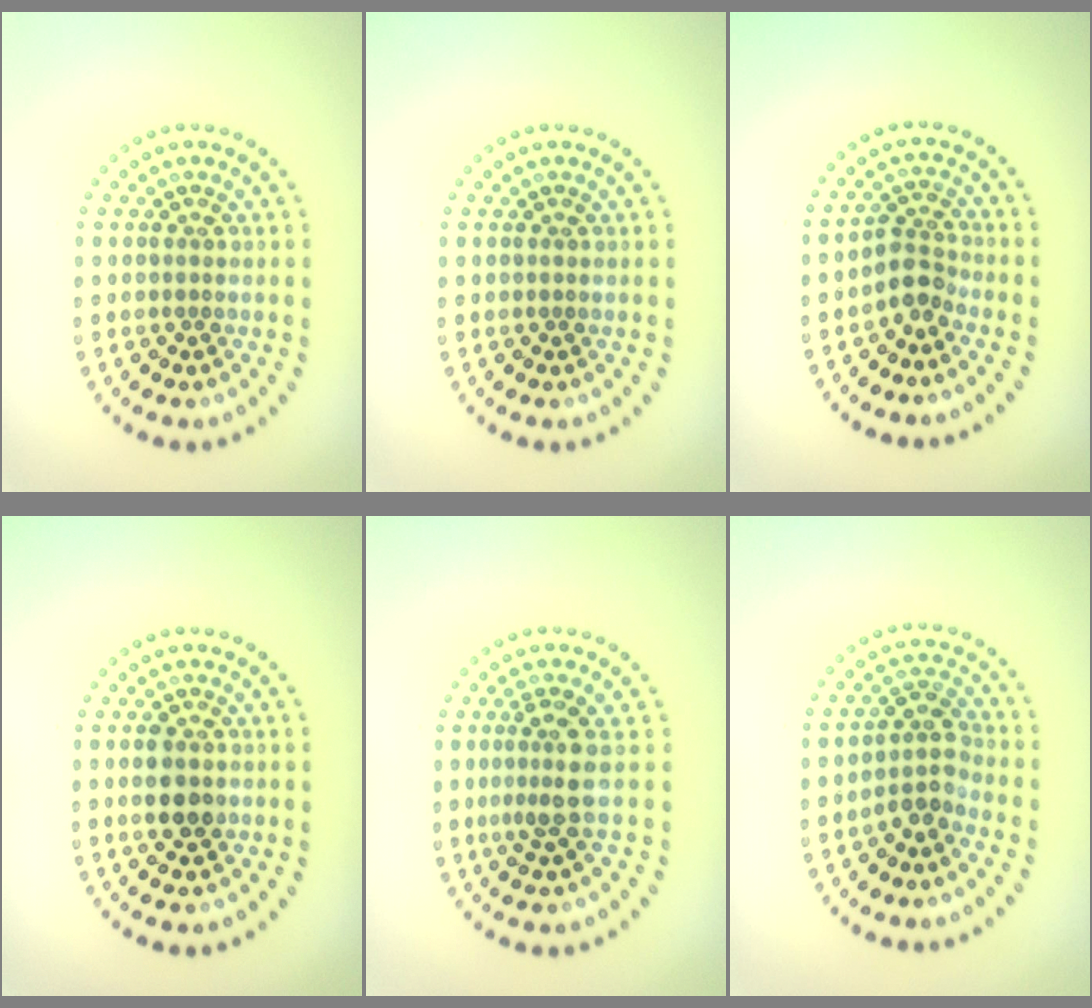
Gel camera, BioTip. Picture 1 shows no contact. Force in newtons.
{"total": 0.0}
{"total": 2.3, "press": 1.8, "slide": 1.4}
{"total": 2.9, "press": 2.9, "slide": 0.3}
{"total": 2.5, "press": 1.9, "slide": 1.7}
{"total": 2.7, "press": 2.1, "slide": 1.7}